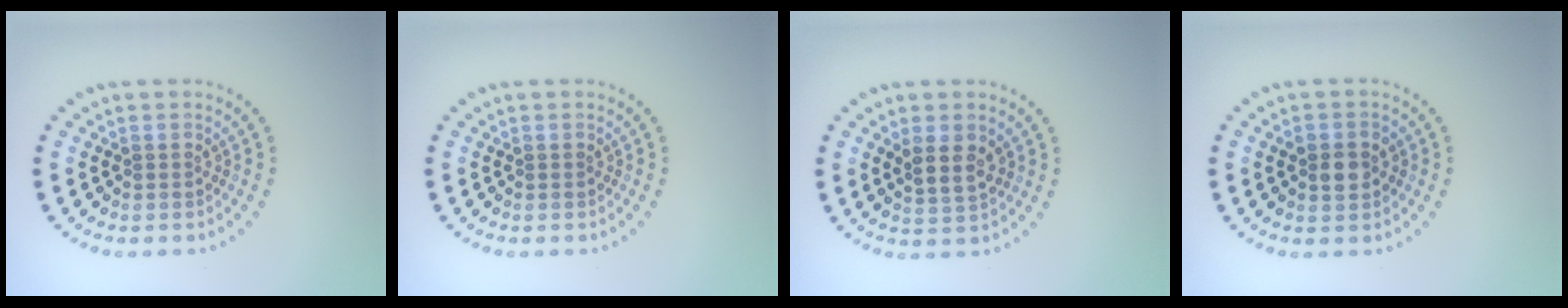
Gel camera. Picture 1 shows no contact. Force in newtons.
{"total": 0.0}
{"total": 2.4, "press": 2.2, "slide": 1.0}
{"total": 2.6, "press": 2.6, "slide": 0.2}